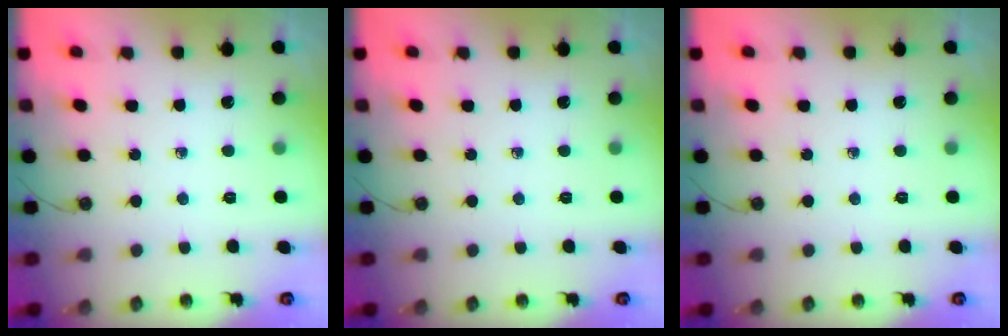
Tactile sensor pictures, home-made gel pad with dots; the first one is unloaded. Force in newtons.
{"total": 0.0}
{"total": 0.0}